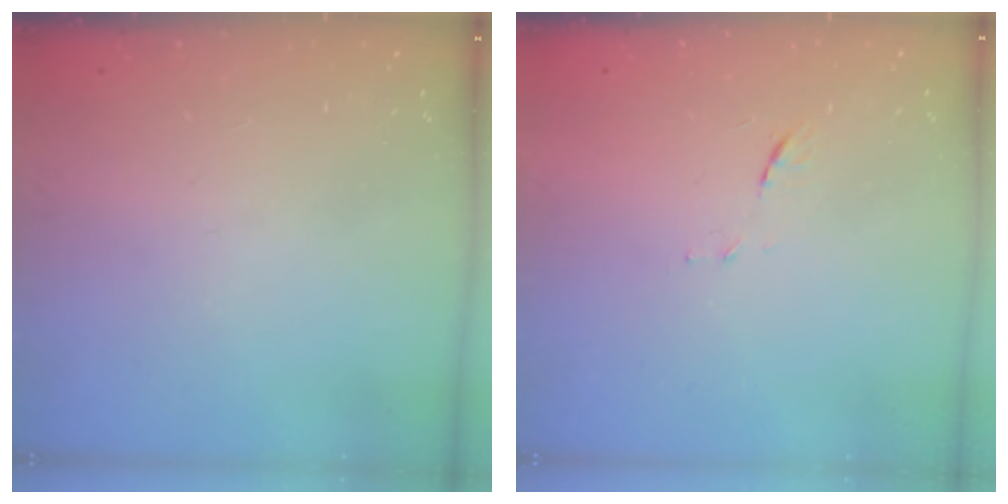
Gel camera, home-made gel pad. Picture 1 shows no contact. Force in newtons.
{"total": 5.0, "press": 5.0, "slide": 0.6}